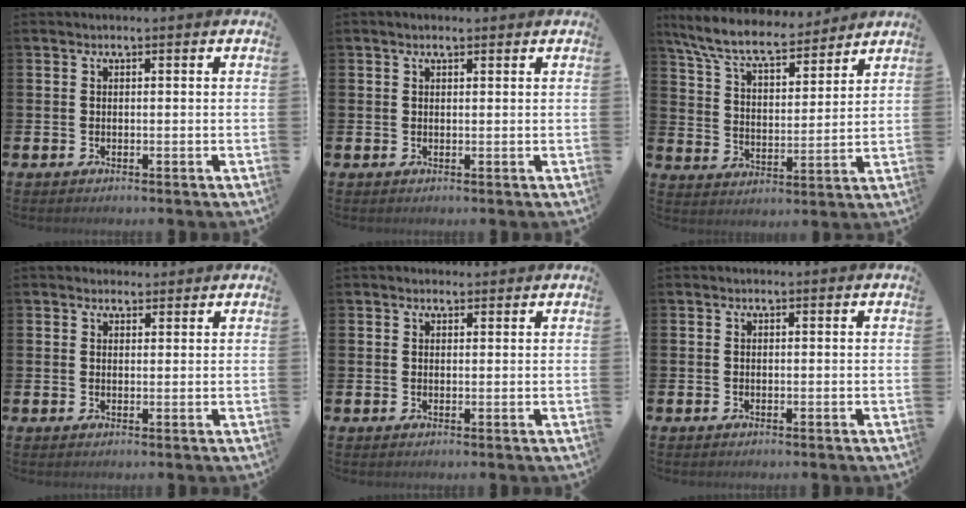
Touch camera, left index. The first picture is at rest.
{"total": 1.1, "force": [0.8, 0.4, 0.5], "torque": [-0.010, 0.004, 0.014]}
{"total": 8.7, "force": [7.9, 2.0, 3.1], "torque": [-0.096, -0.043, 0.141]}
{"total": 2.4, "force": [2.1, 1.0, 0.0], "torque": [0.016, -0.009, 0.036]}
{"total": 1.5, "force": [1.3, 0.7, 0.1], "torque": [0.006, 0.002, 0.023]}
{"total": 0.0}